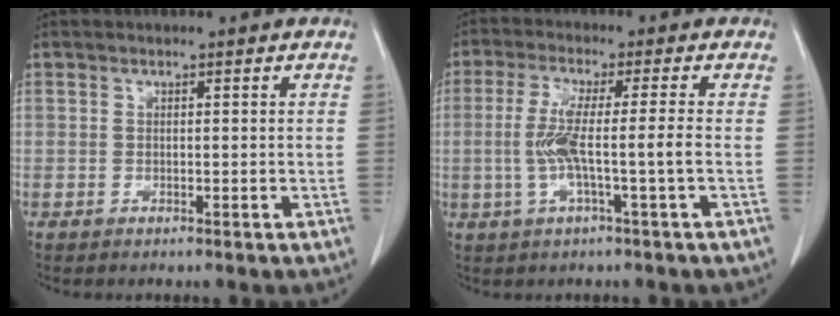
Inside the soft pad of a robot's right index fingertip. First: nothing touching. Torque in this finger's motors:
{"motor_torque": [1.35, -0.38, 0.70, 0.21]}